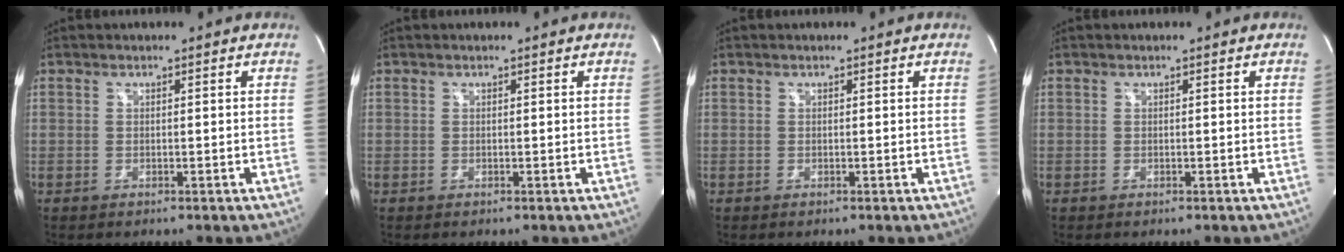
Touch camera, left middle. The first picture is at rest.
{"total": 0.0}
{"total": 0.0}
{"total": 0.0}